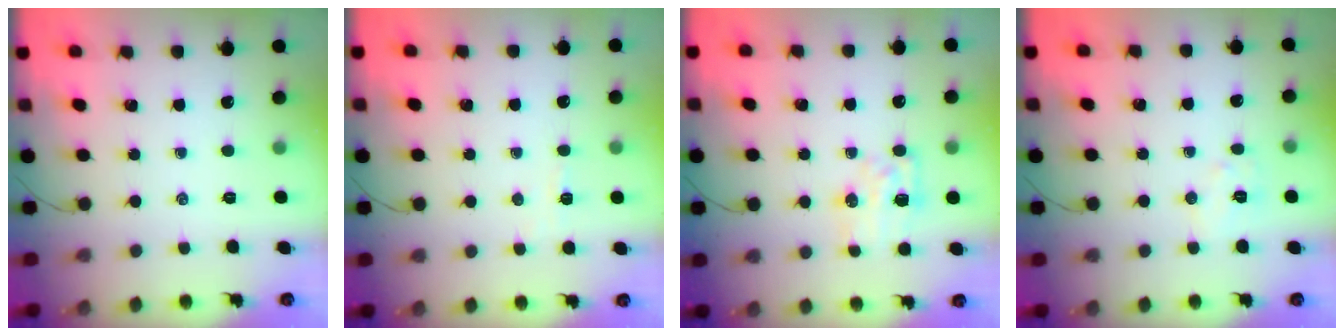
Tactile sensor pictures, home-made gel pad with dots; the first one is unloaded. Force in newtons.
{"total": 2.8, "press": 2.7, "slide": 0.9}
{"total": 5.8, "press": 5.8, "slide": 0.5}
{"total": 6.5, "press": 6.4, "slide": 1.2}